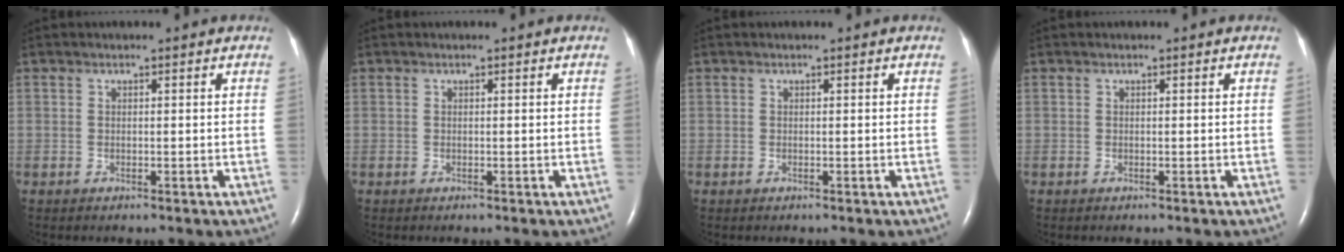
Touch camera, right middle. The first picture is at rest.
{"total": 0.0}
{"total": 0.0}
{"total": 0.0}